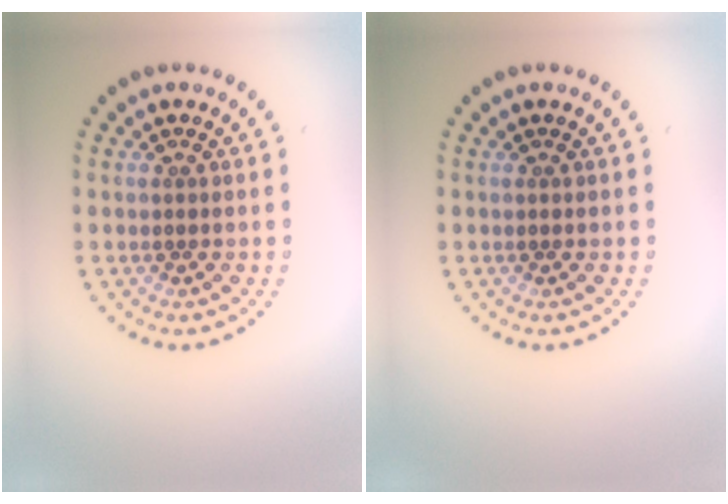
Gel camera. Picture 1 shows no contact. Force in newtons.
{"total": 0.0}